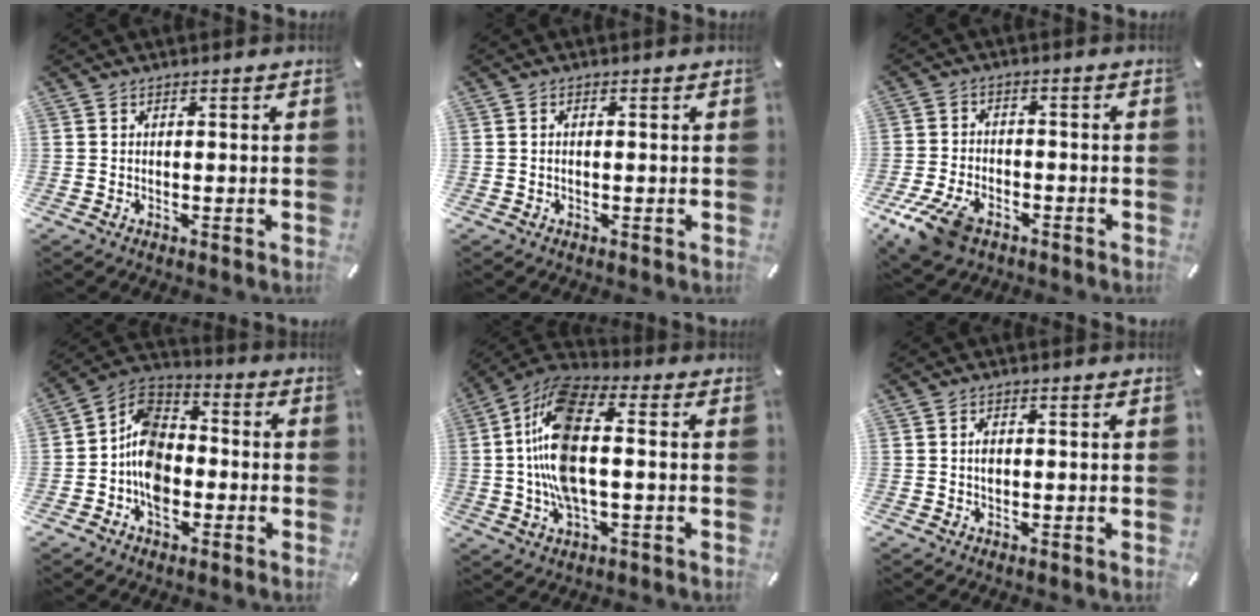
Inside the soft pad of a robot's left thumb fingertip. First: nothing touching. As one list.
[{"total": 0.8, "force": [-0.1, 0.4, 0.7], "torque": [-0.014, 0.002, -0.003]}, {"total": 10.0, "force": [-5.9, 6.0, 5.5], "torque": [-0.118, 0.023, -0.106]}, {"total": 11.3, "force": [-3.8, 8.5, 6.4], "torque": [-0.133, 0.025, -0.074]}, {"total": 16.8, "force": [-0.2, 8.1, 14.7], "torque": [-0.309, 0.002, -0.007]}, {"total": 2.1, "force": [0.0, 1.3, 1.6], "torque": [-0.033, 0.004, -0.001]}]